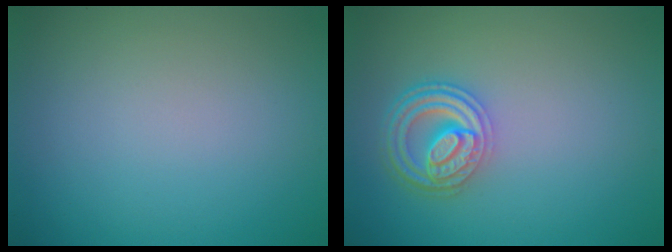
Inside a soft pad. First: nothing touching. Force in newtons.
{"total": 4.5, "press": 3.7, "slide": 2.5}